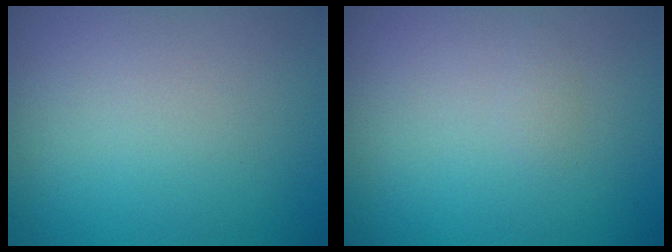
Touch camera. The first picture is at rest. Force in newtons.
{"total": 0.5, "press": 0.5, "slide": 0.1}